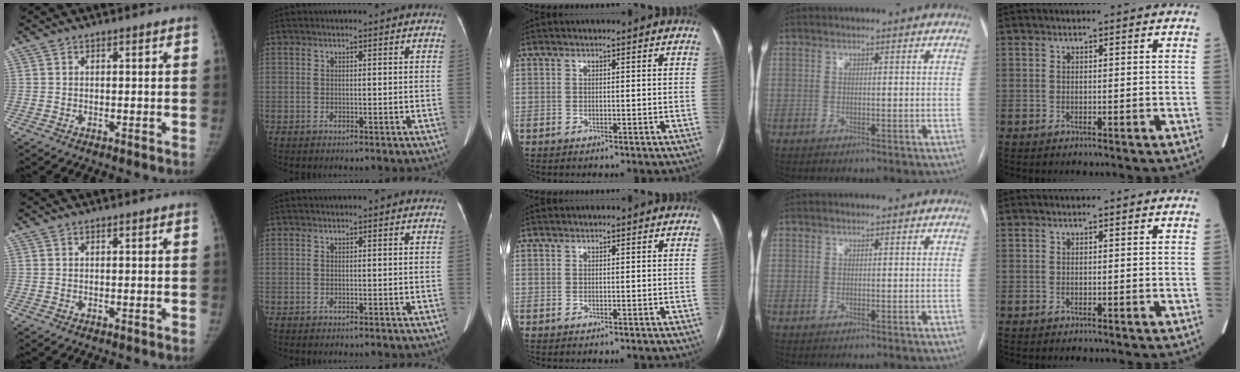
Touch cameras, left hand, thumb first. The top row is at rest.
{}